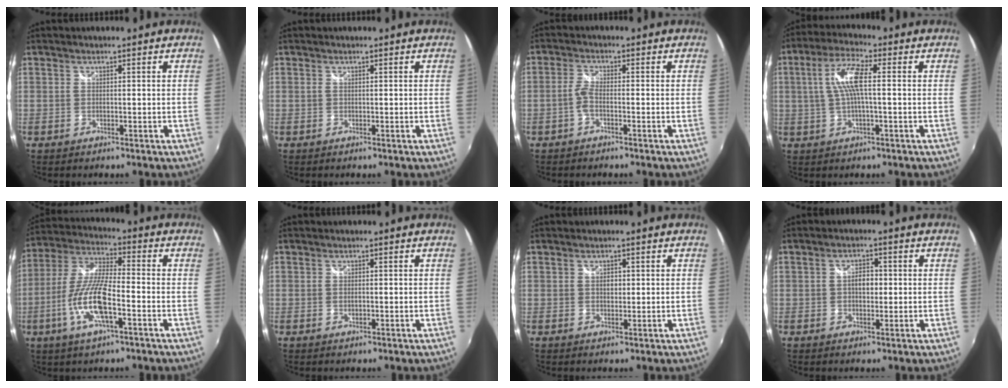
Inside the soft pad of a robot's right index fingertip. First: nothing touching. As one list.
[{"total": 0.0}, {"total": 2.3, "force": [-1.1, 0.5, 2.0], "torque": [-0.051, 0.004, -0.025]}, {"total": 8.0, "force": [0.7, 1.6, 7.8], "torque": [-0.155, 0.010, 0.015]}, {"total": 13.1, "force": [-4.6, 3.0, 11.8], "torque": [-0.249, -0.006, -0.091]}, {"total": 0.9, "force": [-0.1, 0.5, 0.6], "torque": [-0.014, -0.001, -0.002]}, {"total": 1.4, "force": [0.2, 1.2, 0.7], "torque": [-0.010, 0.002, 0.003]}, {"total": 3.2, "force": [0.0, 2.1, 2.4], "torque": [-0.038, 0.006, -0.002]}]